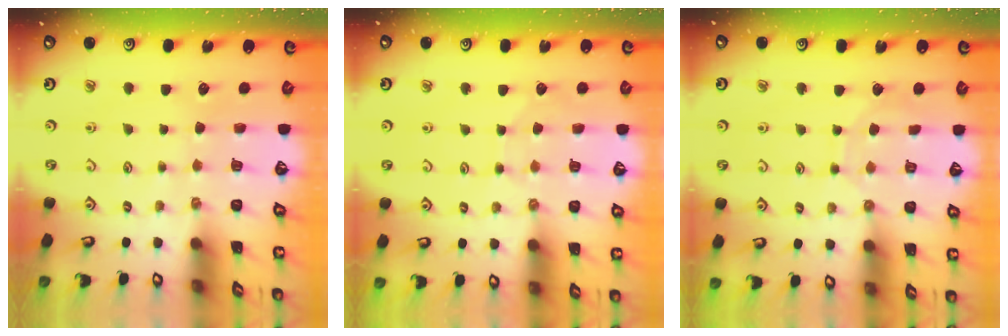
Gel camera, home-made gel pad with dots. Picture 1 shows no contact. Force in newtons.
{"total": 3.9, "press": 3.9, "slide": 0.5}
{"total": 6.9, "press": 6.9, "slide": 0.6}